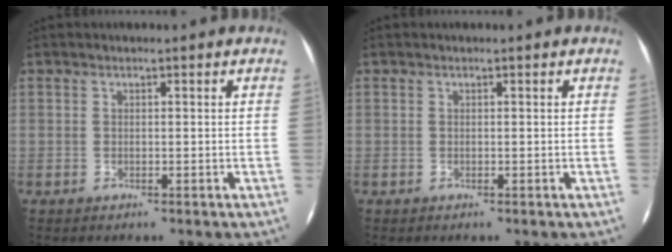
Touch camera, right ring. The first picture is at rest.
{"total": 0.0}